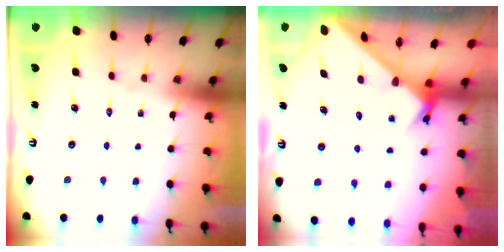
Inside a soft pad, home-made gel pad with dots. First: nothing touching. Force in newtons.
{"total": 2.9, "press": 2.9, "slide": 0.1}